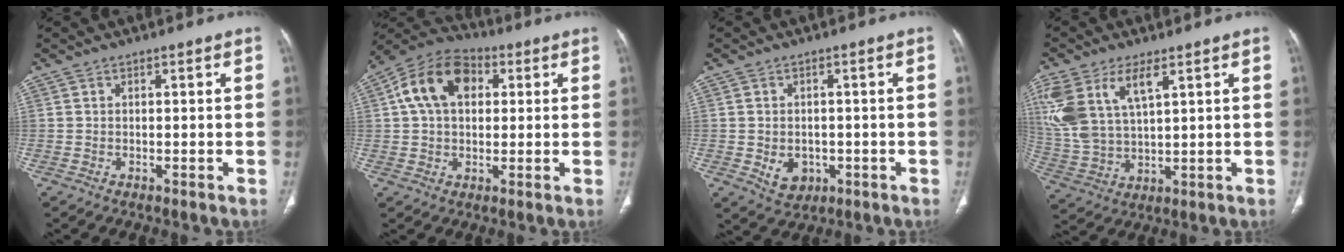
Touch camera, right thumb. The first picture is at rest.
{"total": 13.6, "force": [3.5, 9.1, 9.5], "torque": [-0.156, 0.022, 0.052]}
{"total": 5.1, "force": [-1.2, 4.1, 2.9], "torque": [-0.031, 0.004, -0.004]}
{"total": 15.0, "force": [6.5, 7.3, 11.3], "torque": [-0.260, -0.011, 0.139]}